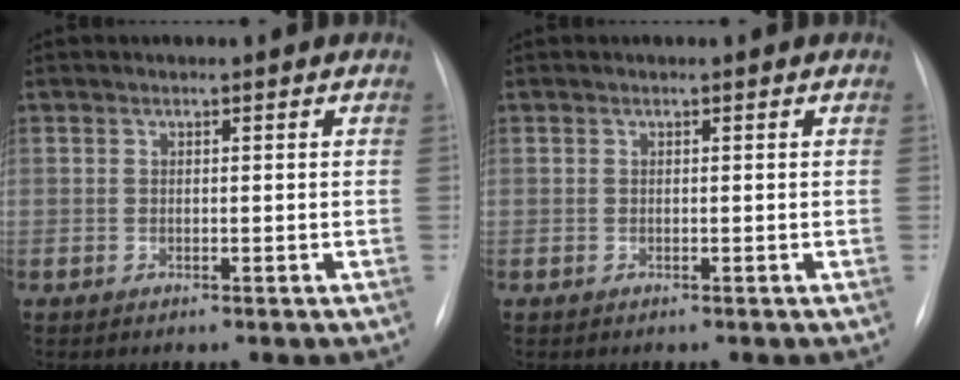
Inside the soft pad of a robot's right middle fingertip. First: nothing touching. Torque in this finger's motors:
{"motor_torque": [-0.07, -0.01, 0.00, 0.00]}